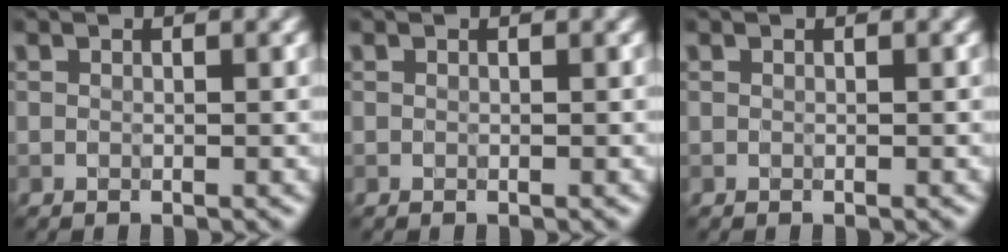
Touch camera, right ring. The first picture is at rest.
{"total": 0.0}
{"total": 0.0}